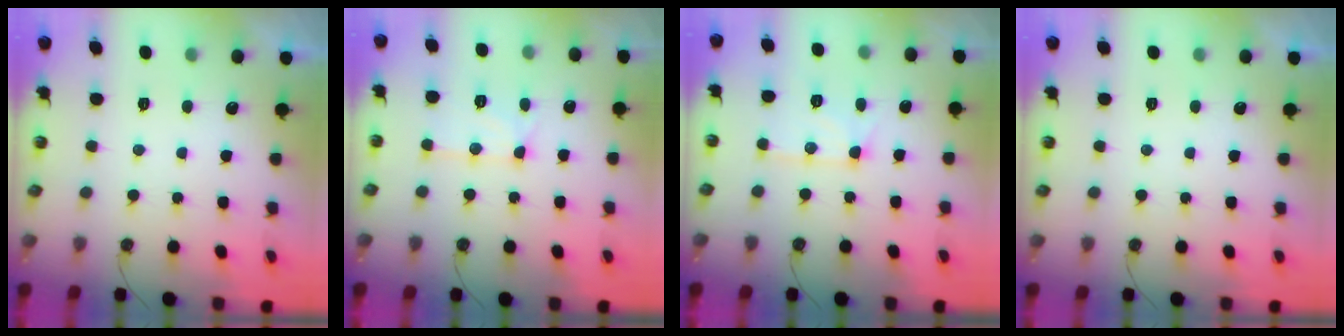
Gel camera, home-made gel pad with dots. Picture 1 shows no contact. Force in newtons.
{"total": 11.4, "press": 11.3, "slide": 1.1}
{"total": 10.8, "press": 10.8, "slide": 0.4}
{"total": 0.0}